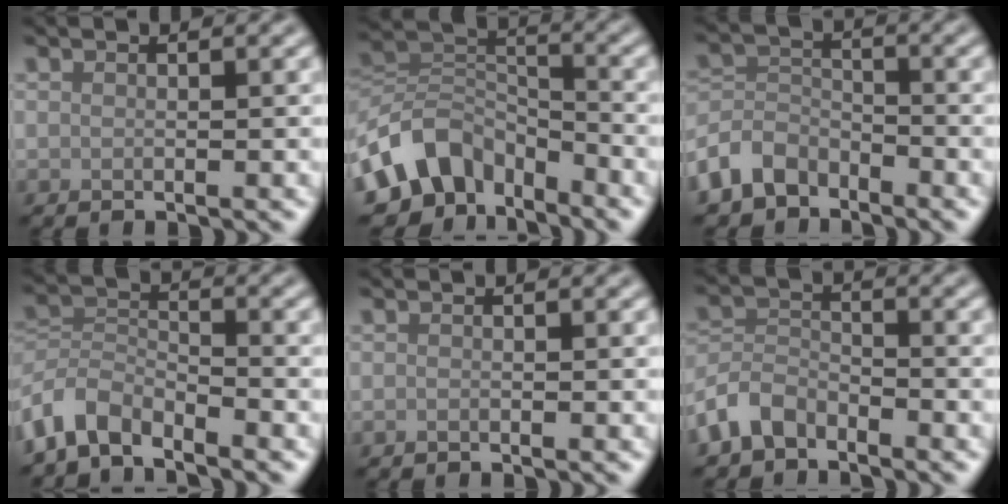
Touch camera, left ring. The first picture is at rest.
{"total": 7.9, "force": [-5.2, 5.0, 3.1], "torque": [-0.039, -0.002, -0.114]}
{"total": 4.4, "force": [-3.2, 2.7, 1.4], "torque": [-0.029, -0.001, -0.076]}
{"total": 4.5, "force": [-3.8, 1.9, 1.6], "torque": [-0.027, 0.000, -0.086]}
{"total": 0.0}
{"total": 3.8, "force": [-2.9, 2.0, 1.2], "torque": [-0.025, 0.002, -0.073]}